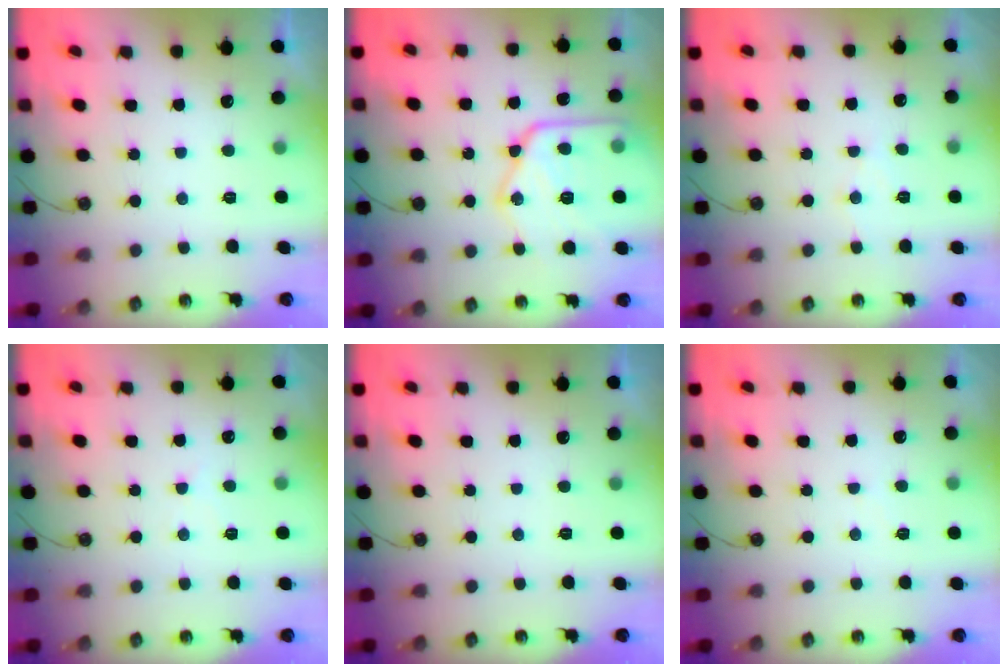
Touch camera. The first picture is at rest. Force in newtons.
{"total": 21.5, "press": 21.4, "slide": 2.3}
{"total": 6.1, "press": 6.1, "slide": 0.4}
{"total": 3.5, "press": 3.5, "slide": 0.5}
{"total": 0.0}
{"total": 2.5, "press": 2.4, "slide": 0.4}